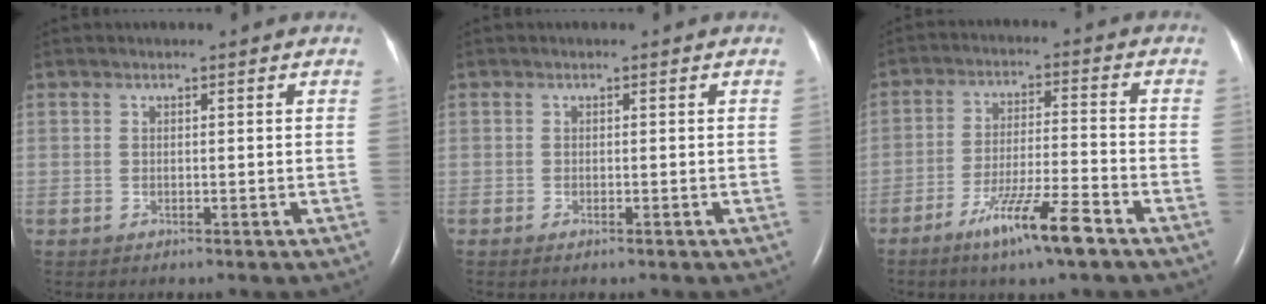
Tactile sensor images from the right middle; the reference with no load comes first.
{"total": 0.7, "force": [-0.5, 0.1, 0.5], "torque": [-0.013, -0.002, -0.006]}
{"total": 9.7, "force": [-6.2, 0.1, 7.5], "torque": [-0.141, -0.021, -0.111]}